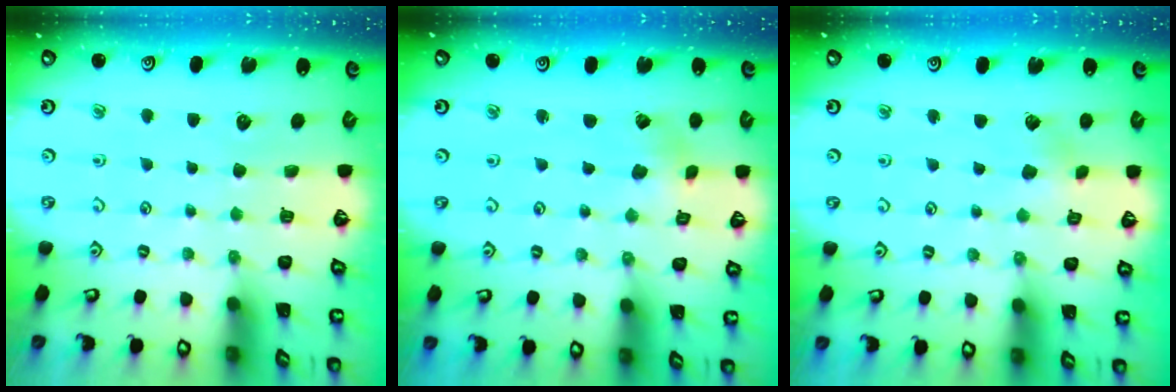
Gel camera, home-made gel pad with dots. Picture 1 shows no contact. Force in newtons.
{"total": 1.1, "press": 1.1, "slide": 0.1}
{"total": 2.9, "press": 2.8, "slide": 0.3}